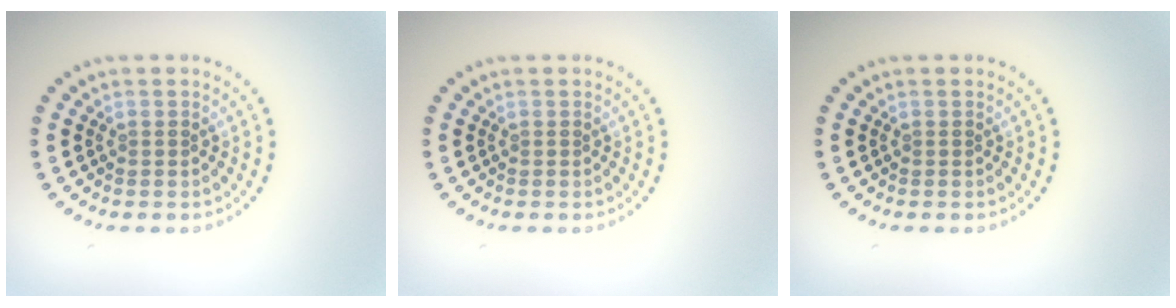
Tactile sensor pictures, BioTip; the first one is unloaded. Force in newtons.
{"total": 0.0}
{"total": 0.0}